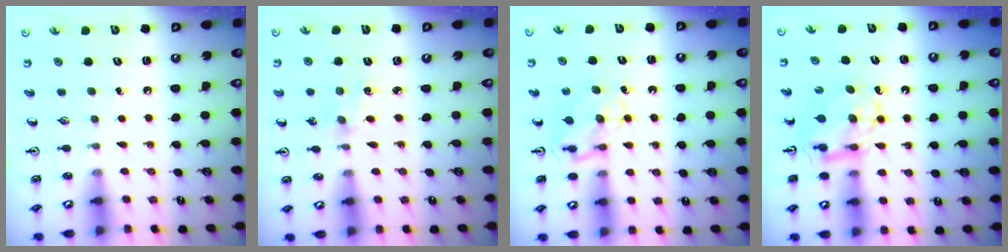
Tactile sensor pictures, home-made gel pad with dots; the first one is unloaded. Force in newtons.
{"total": 1.4, "press": 1.4, "slide": 0.2}
{"total": 6.4, "press": 6.4, "slide": 0.7}
{"total": 7.1, "press": 7.1, "slide": 0.3}